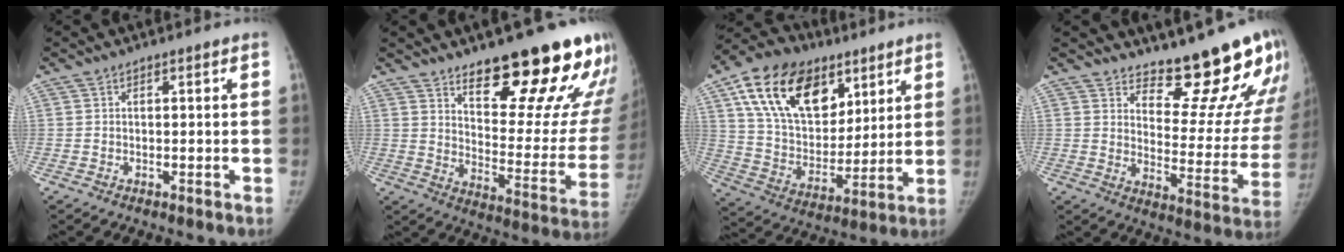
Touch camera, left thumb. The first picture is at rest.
{"total": 24.4, "force": [16.6, 7.0, 16.5], "torque": [-0.174, -0.111, 0.235]}
{"total": 23.5, "force": [11.6, 14.8, 14.0], "torque": [-0.217, -0.024, 0.202]}
{"total": 18.8, "force": [16.3, 5.6, 7.5], "torque": [-0.043, -0.157, 0.206]}